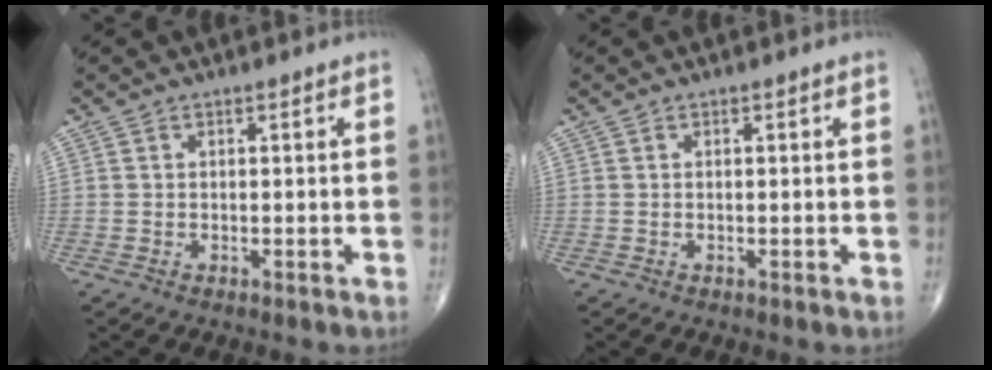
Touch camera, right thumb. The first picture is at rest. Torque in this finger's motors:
{"motor_torque": [0.01, 0.00, -0.03, 0.03, 0.00]}